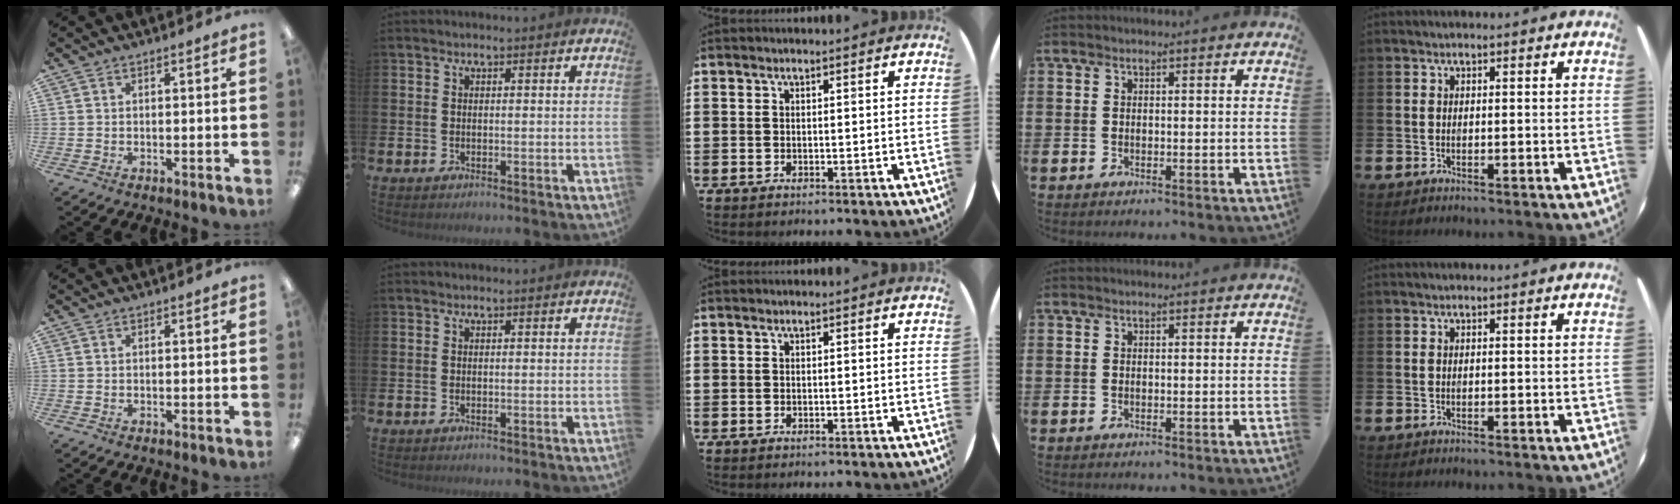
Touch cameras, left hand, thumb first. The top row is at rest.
{}